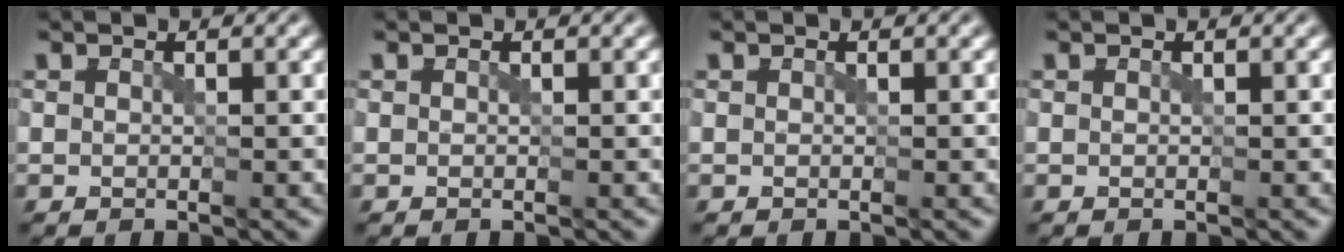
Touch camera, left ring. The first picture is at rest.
{"total": 0.0}
{"total": 0.0}
{"total": 0.0}